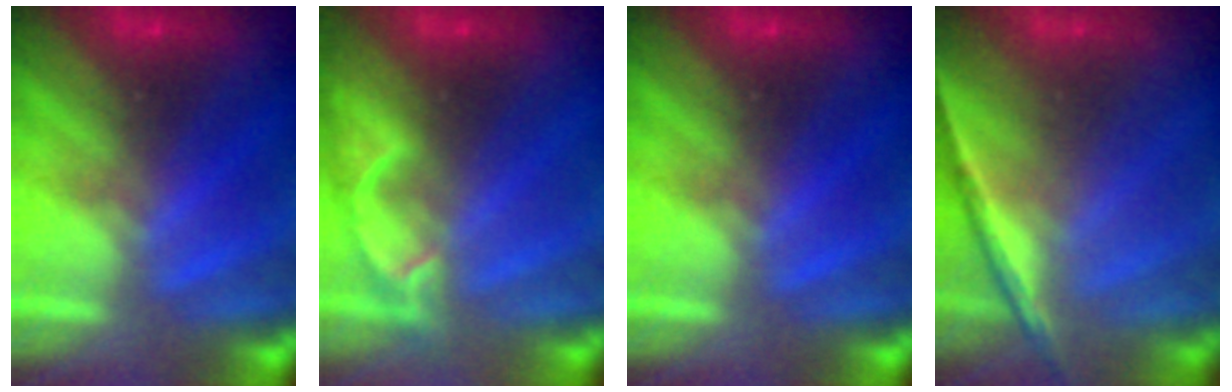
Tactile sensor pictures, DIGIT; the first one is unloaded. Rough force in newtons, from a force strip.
{"total": 4.7}
{"total": 0.0}
{"total": 1.6}